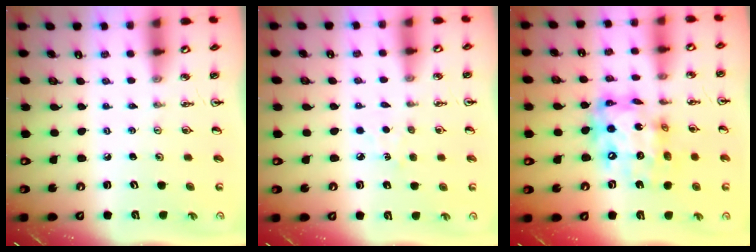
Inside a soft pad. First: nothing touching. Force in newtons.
{"total": 4.9, "press": 4.9, "slide": 0.6}
{"total": 16.6, "press": 16.6, "slide": 1.6}